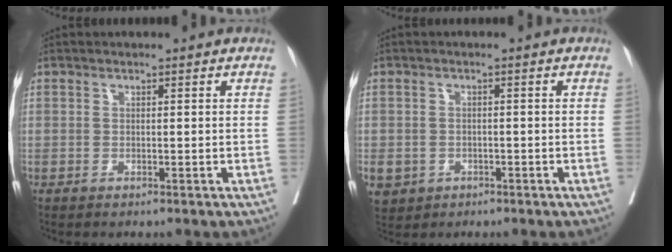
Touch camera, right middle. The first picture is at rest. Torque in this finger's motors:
{"motor_torque": [1.07, -1.07, 1.05, 0.21]}